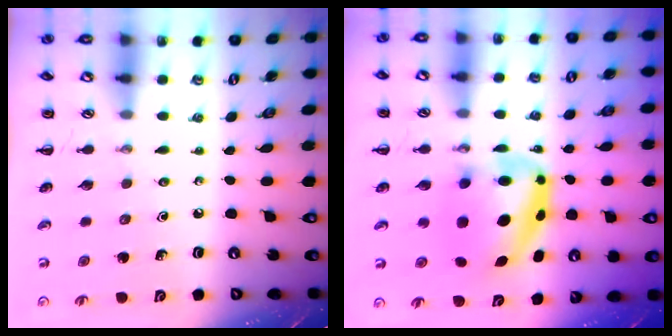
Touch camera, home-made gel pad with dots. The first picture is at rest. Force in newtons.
{"total": 7.9, "press": 7.7, "slide": 1.8}